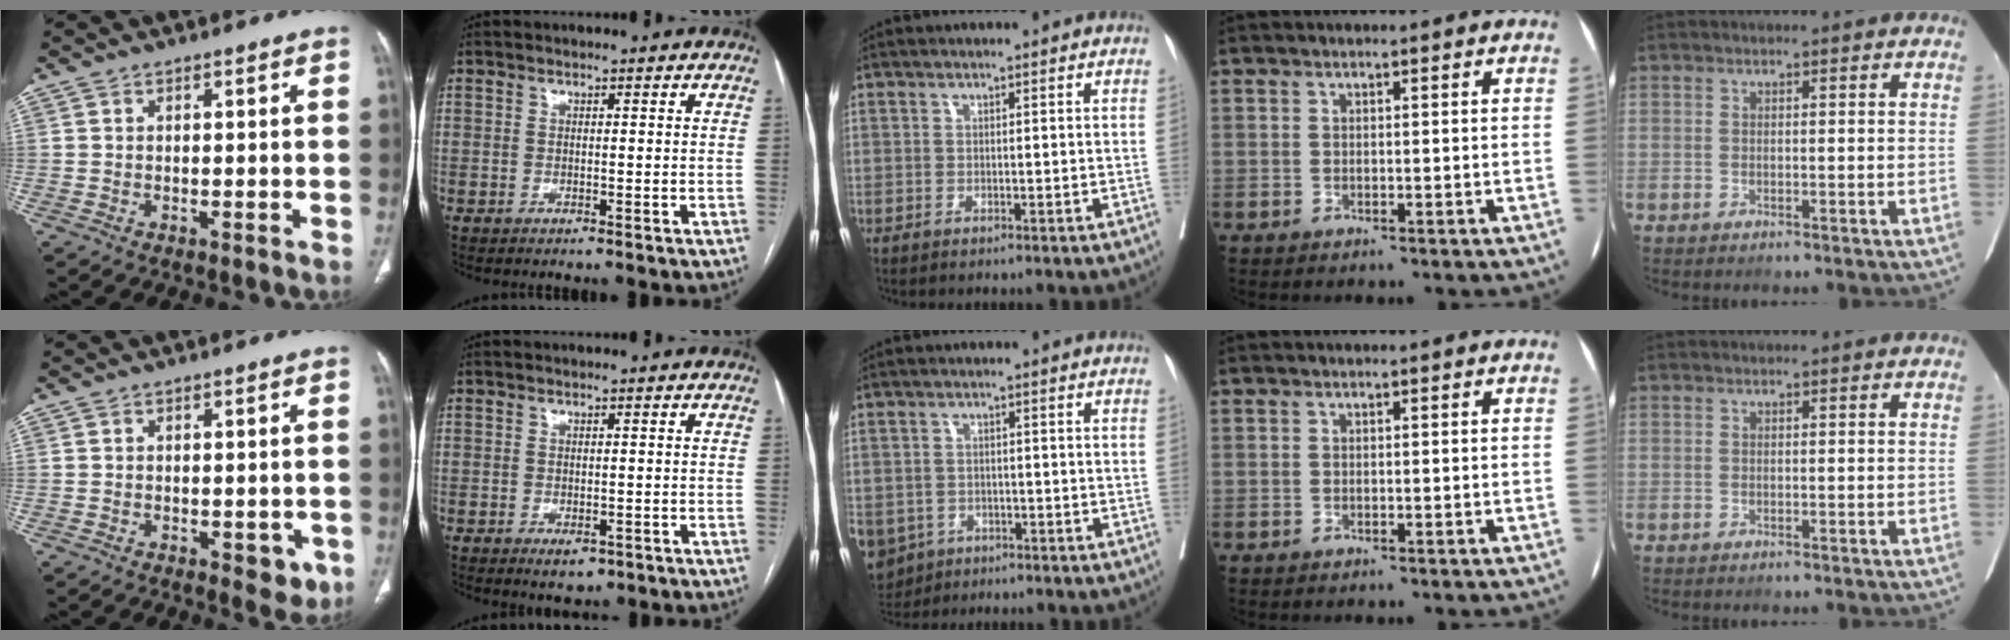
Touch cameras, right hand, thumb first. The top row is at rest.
{"thumb": {"total": 4.5, "force": [-1.5, 2.5, 3.4], "torque": [-0.017, -0.002, -0.013]}, "index": {"total": 2.8, "force": [-1.4, 1.5, 1.9], "torque": [-0.023, -0.002, -0.009]}, "middle": {"total": 9.5, "force": [-4.8, 7.7, 2.7], "torque": [-0.084, -0.003, -0.068]}}